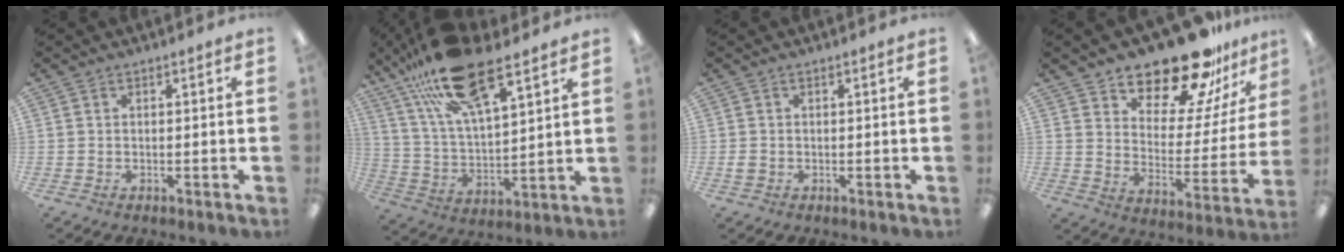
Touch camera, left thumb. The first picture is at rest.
{"total": 21.7, "force": [14.2, 7.8, 14.4], "torque": [-0.265, -0.054, 0.249]}
{"total": 1.1, "force": [0.1, 0.8, 0.7], "torque": [-0.013, 0.004, 0.000]}
{"total": 20.0, "force": [17.2, 6.5, 7.7], "torque": [-0.121, -0.135, 0.296]}